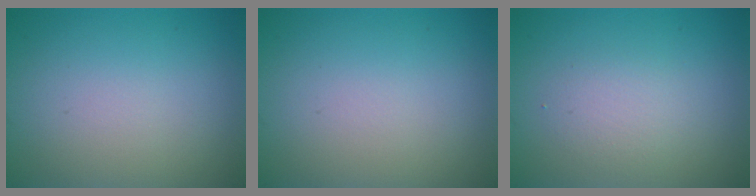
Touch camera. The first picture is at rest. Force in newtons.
{"total": 0.0}
{"total": 1.9, "press": 1.9, "slide": 0.0}